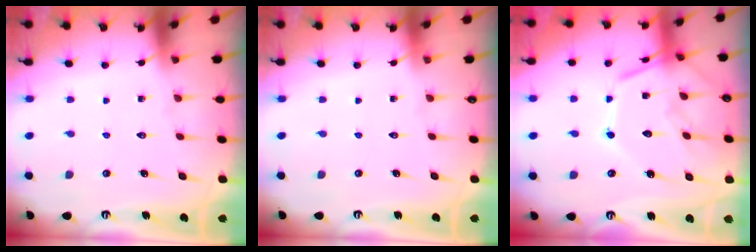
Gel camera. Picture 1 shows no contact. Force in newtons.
{"total": 0.0}
{"total": 15.8, "press": 15.8, "slide": 1.4}